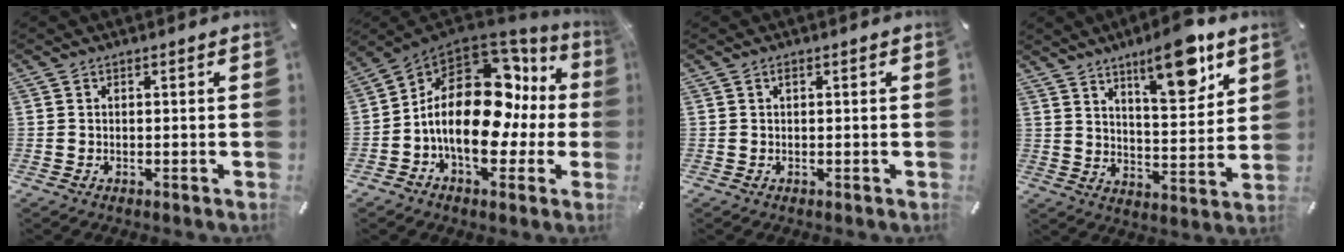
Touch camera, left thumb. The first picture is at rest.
{"total": 20.9, "force": [0.4, 12.9, 16.4], "torque": [-0.283, -0.011, 0.010]}
{"total": 0.5, "force": [0.2, 0.2, 0.4], "torque": [-0.008, 0.003, 0.003]}
{"total": 14.4, "force": [9.6, 4.5, 9.7], "torque": [-0.137, -0.057, 0.156]}